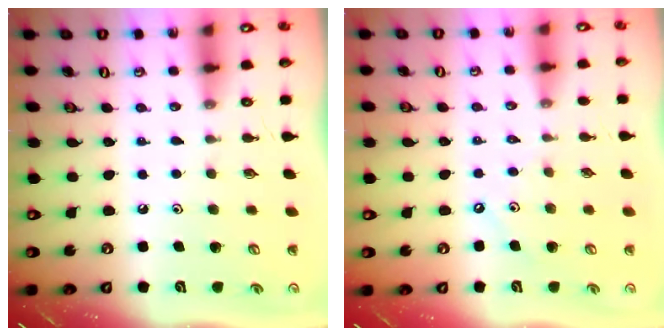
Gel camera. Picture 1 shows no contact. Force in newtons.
{"total": 3.3, "press": 3.2, "slide": 0.3}